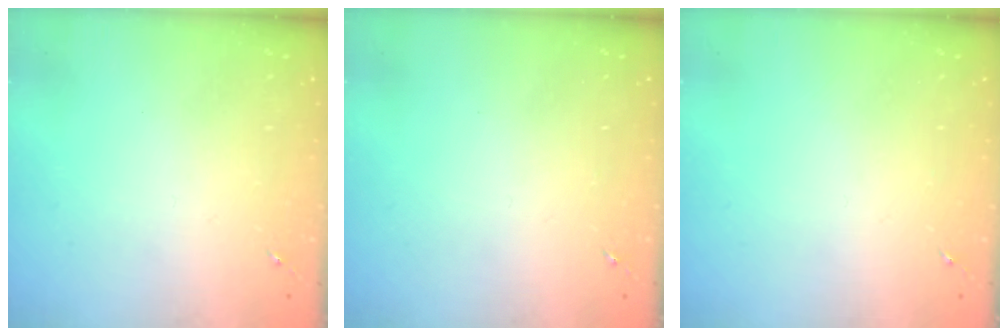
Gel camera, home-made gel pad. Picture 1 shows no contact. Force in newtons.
{"total": 0.0}
{"total": 0.0}